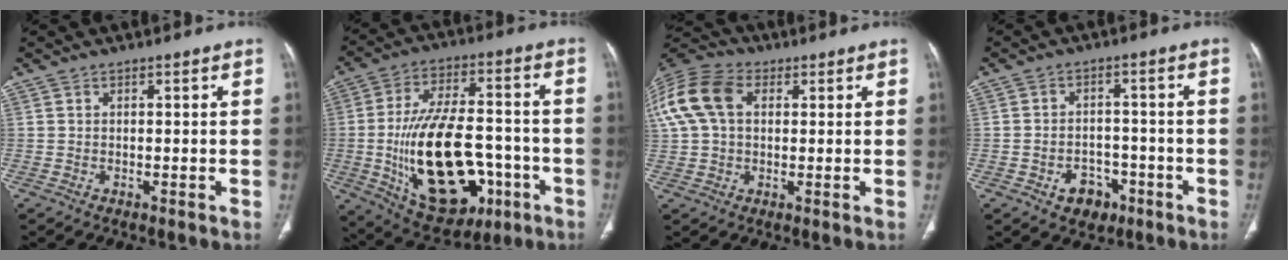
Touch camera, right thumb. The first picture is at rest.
{"total": 25.1, "force": [-6.0, 13.7, 20.2], "torque": [-0.326, 0.025, -0.069]}
{"total": 17.0, "force": [4.6, 11.7, 11.4], "torque": [-0.271, 0.041, 0.082]}
{"total": 6.2, "force": [-3.0, 4.6, 2.7], "torque": [-0.018, 0.029, -0.037]}